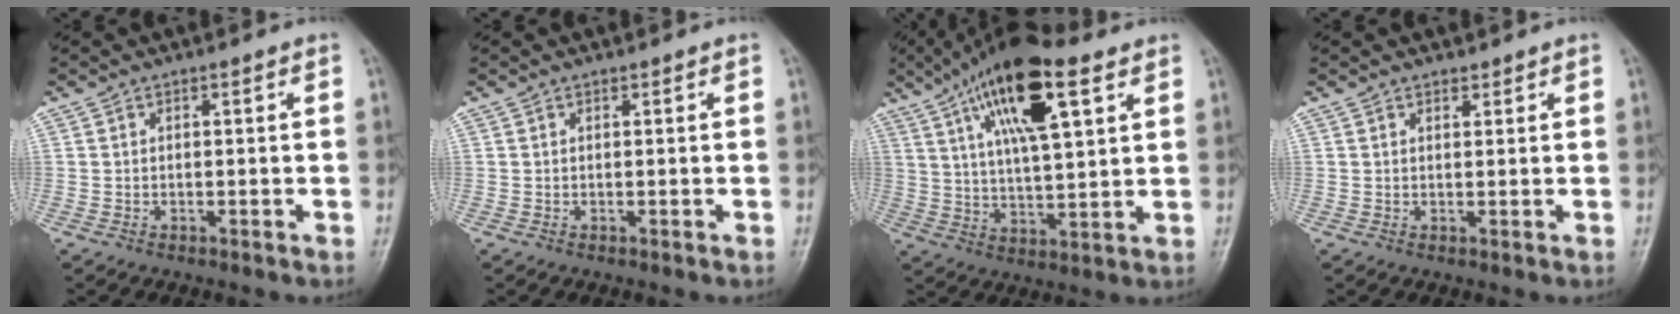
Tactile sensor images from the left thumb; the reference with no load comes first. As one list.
[{"total": 0.0}, {"total": 17.7, "force": [8.7, 5.9, 14.2], "torque": [-0.226, -0.011, 0.149]}, {"total": 1.2, "force": [1.0, 0.6, 0.2], "torque": [0.005, -0.007, 0.013]}]